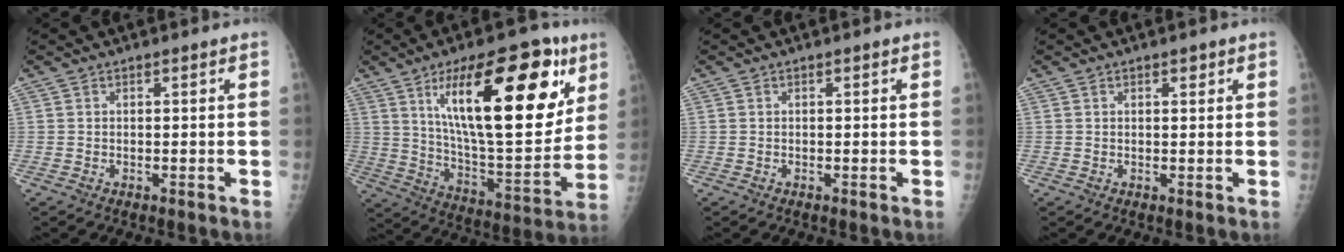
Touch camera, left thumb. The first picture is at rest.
{"total": 28.1, "force": [11.5, 10.5, 23.4], "torque": [-0.322, -0.039, 0.187]}
{"total": 0.0}
{"total": 1.2, "force": [0.7, 0.6, 0.7], "torque": [-0.004, -0.002, 0.009]}